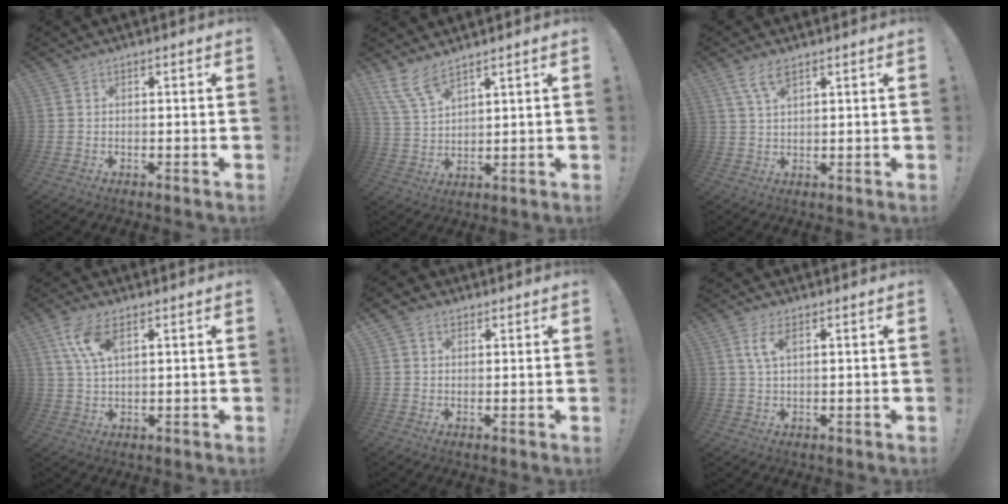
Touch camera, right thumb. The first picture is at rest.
{"total": 8.5, "force": [6.8, 2.6, 4.3], "torque": [-0.093, -0.030, 0.133]}
{"total": 5.7, "force": [3.8, 2.1, 3.8], "torque": [-0.065, -0.012, 0.068]}
{"total": 8.4, "force": [4.1, 3.7, 6.4], "torque": [-0.119, -0.009, 0.074]}
{"total": 4.6, "force": [2.4, 3.5, 2.0], "torque": [-0.028, -0.003, 0.046]}
{"total": 4.7, "force": [2.0, 1.9, 3.9], "torque": [-0.062, -0.004, 0.034]}